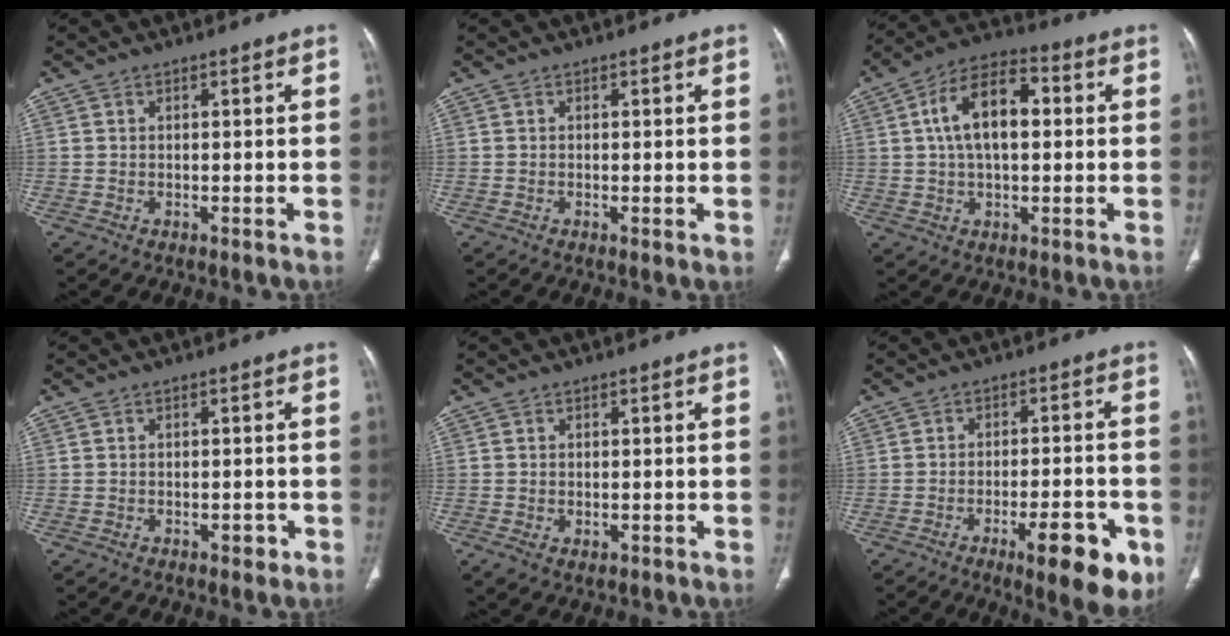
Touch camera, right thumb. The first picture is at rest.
{"total": 0.7, "force": [-0.1, 0.2, 0.6], "torque": [-0.015, -0.004, -0.004]}
{"total": 12.6, "force": [1.8, 6.8, 10.4], "torque": [-0.177, 0.026, 0.024]}
{"total": 1.6, "force": [-0.8, 1.0, 1.0], "torque": [-0.009, 0.002, -0.010]}
{"total": 2.4, "force": [-0.7, 1.7, 1.6], "torque": [-0.031, -0.002, -0.005]}
{"total": 12.3, "force": [-5.7, 3.4, 10.4], "torque": [-0.127, 0.015, -0.073]}